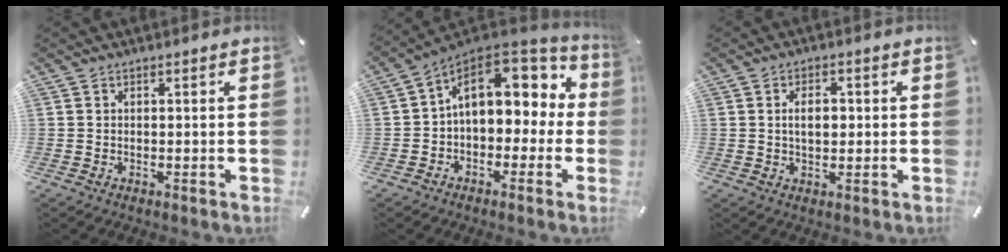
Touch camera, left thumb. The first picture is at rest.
{"total": 14.9, "force": [4.8, 10.0, 9.9], "torque": [-0.156, -0.020, 0.086]}
{"total": 4.8, "force": [0.3, 2.9, 3.8], "torque": [-0.059, 0.003, 0.000]}